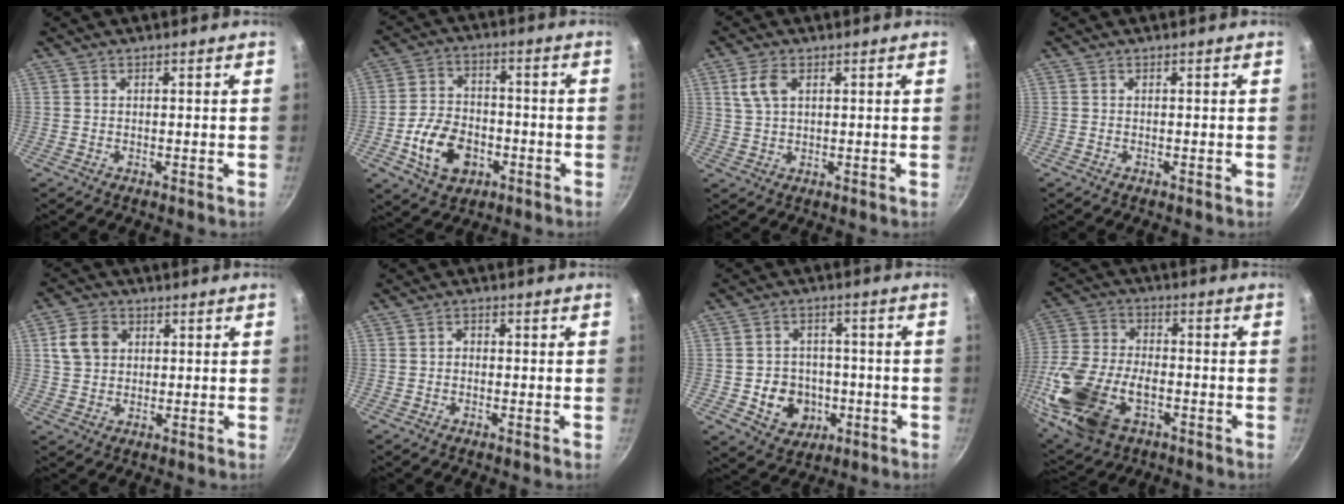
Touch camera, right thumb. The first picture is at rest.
{"total": 12.0, "force": [-4.1, 8.4, 7.5], "torque": [-0.112, 0.027, -0.071]}
{"total": 4.9, "force": [1.8, 2.8, 3.6], "torque": [-0.069, 0.002, 0.034]}
{"total": 0.0}
{"total": 6.8, "force": [1.8, 5.6, 3.6], "torque": [-0.048, 0.006, 0.029]}
{"total": 1.5, "force": [-0.2, 1.3, 0.8], "torque": [-0.011, 0.008, -0.007]}
{"total": 9.8, "force": [-2.6, 8.3, 4.5], "torque": [-0.037, 0.024, -0.032]}
{"total": 19.4, "force": [-6.4, 11.5, 14.3], "torque": [-0.303, 0.017, -0.121]}